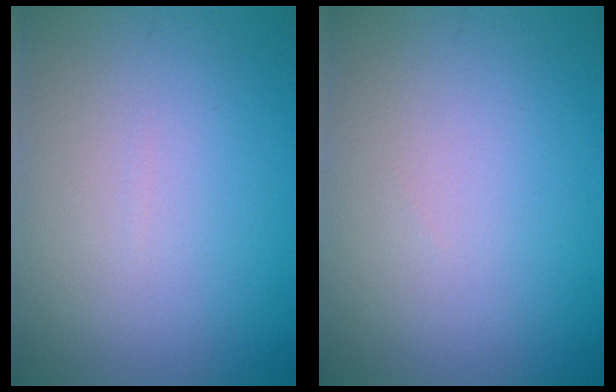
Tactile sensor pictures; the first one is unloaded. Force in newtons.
{"total": 0.0}